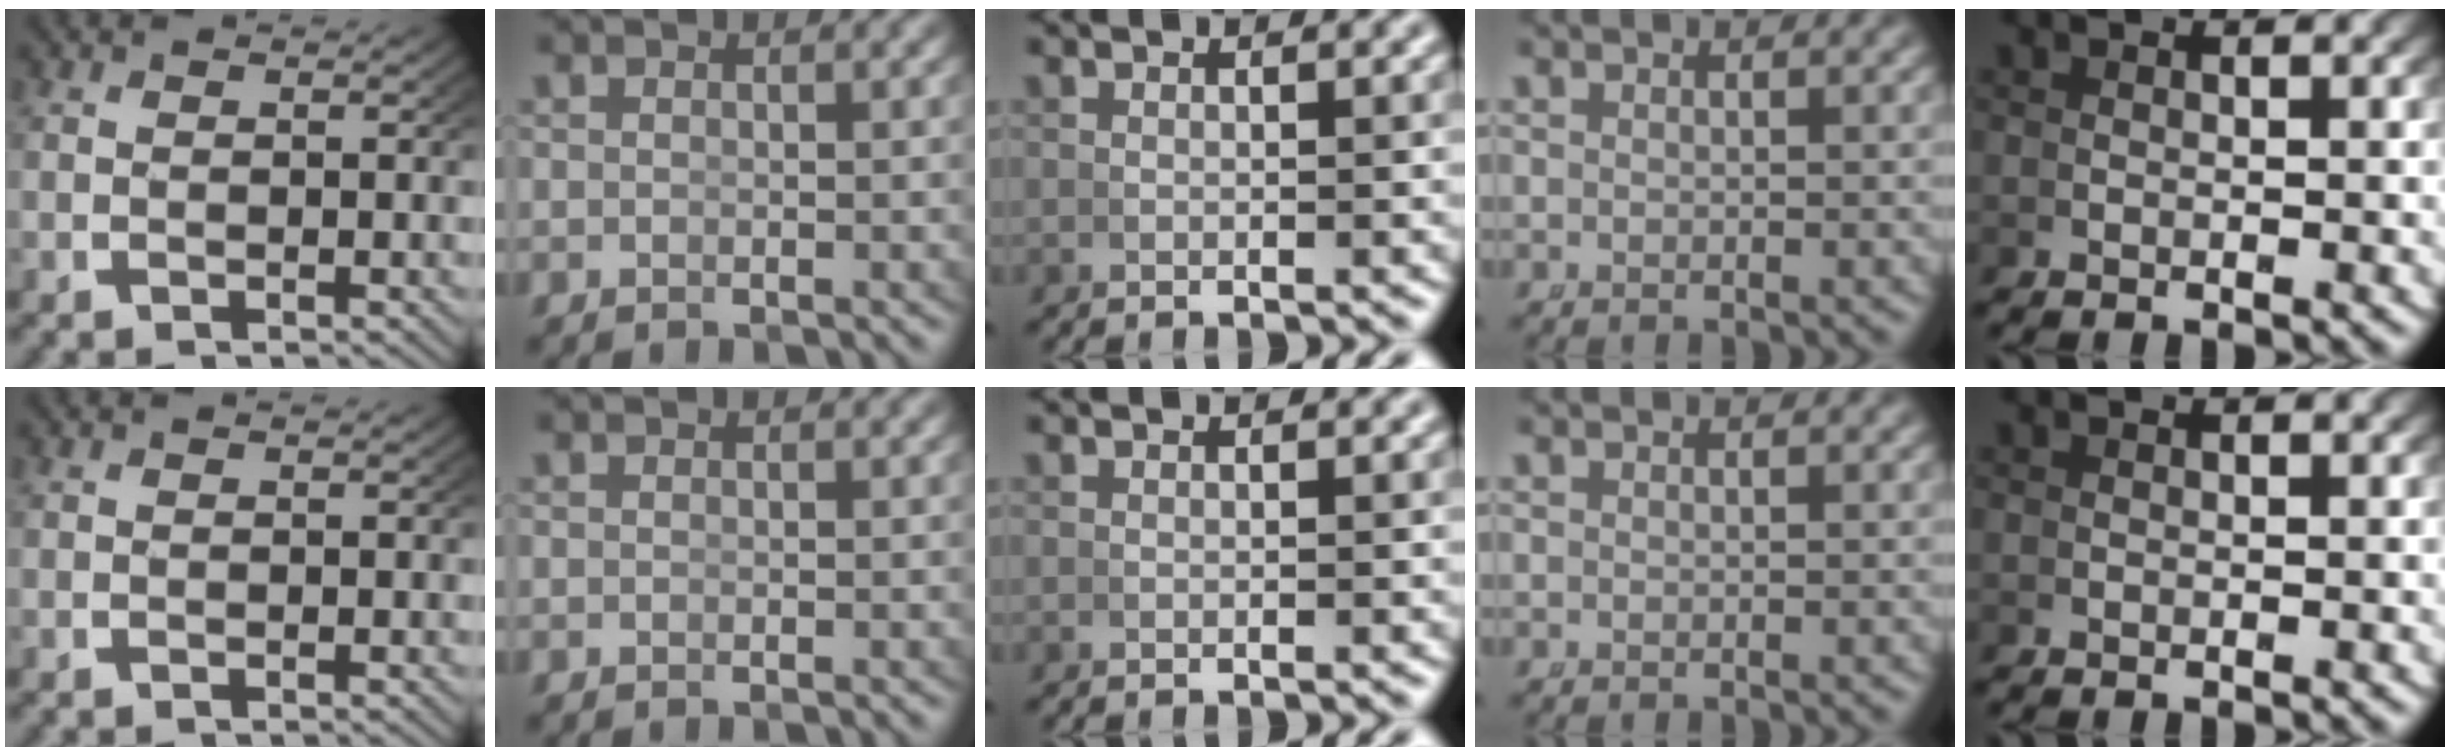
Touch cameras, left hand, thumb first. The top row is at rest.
{}